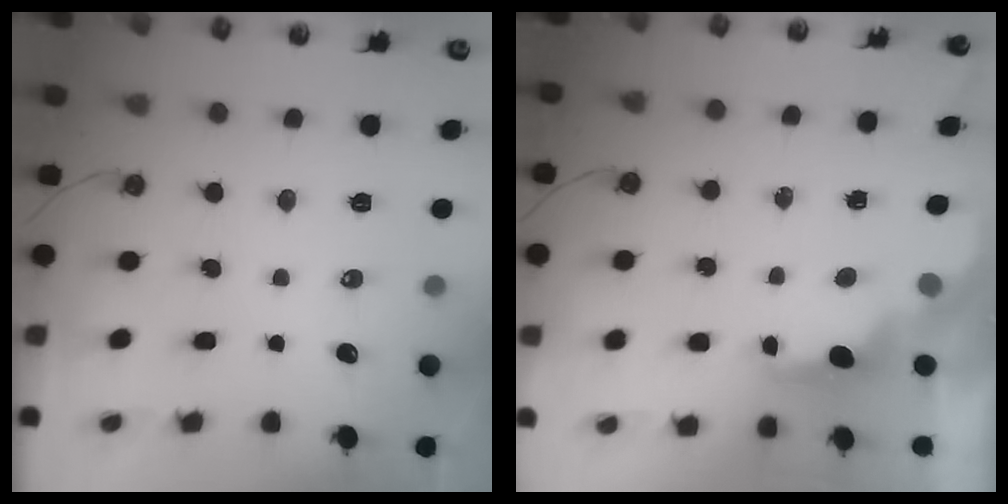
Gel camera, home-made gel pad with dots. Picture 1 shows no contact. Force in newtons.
{"total": 2.7, "press": 2.6, "slide": 0.8}